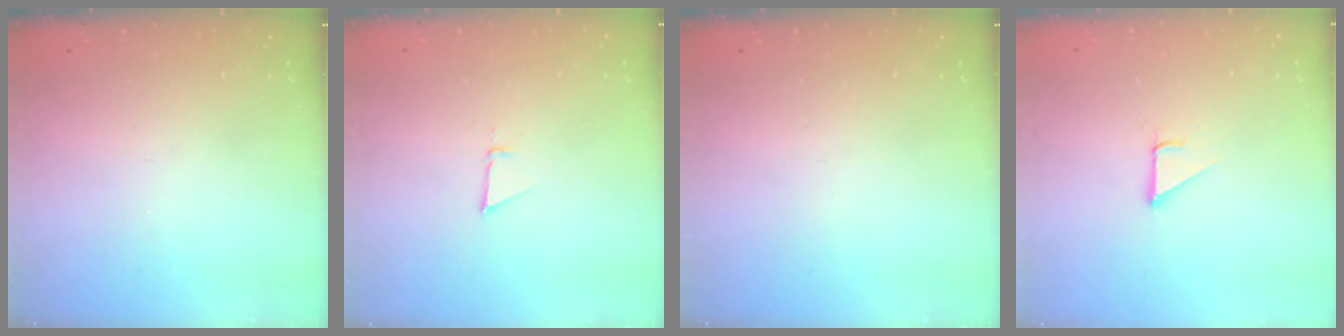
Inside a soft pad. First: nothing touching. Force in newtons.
{"total": 4.3, "press": 4.2, "slide": 0.7}
{"total": 0.0}
{"total": 1.6, "press": 1.6, "slide": 0.2}